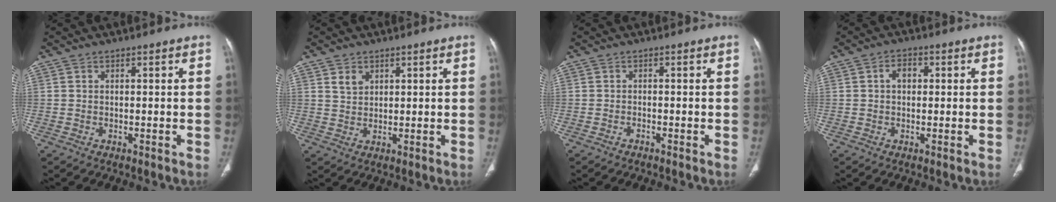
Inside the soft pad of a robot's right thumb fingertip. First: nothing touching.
{"total": 3.0, "force": [1.7, 2.2, 1.2], "torque": [-0.012, -0.013, 0.035]}
{"total": 0.6, "force": [-0.5, 0.1, 0.1], "torque": [-0.010, 0.006, -0.008]}
{"total": 2.7, "force": [0.4, 1.9, 1.9], "torque": [-0.026, 0.010, 0.002]}